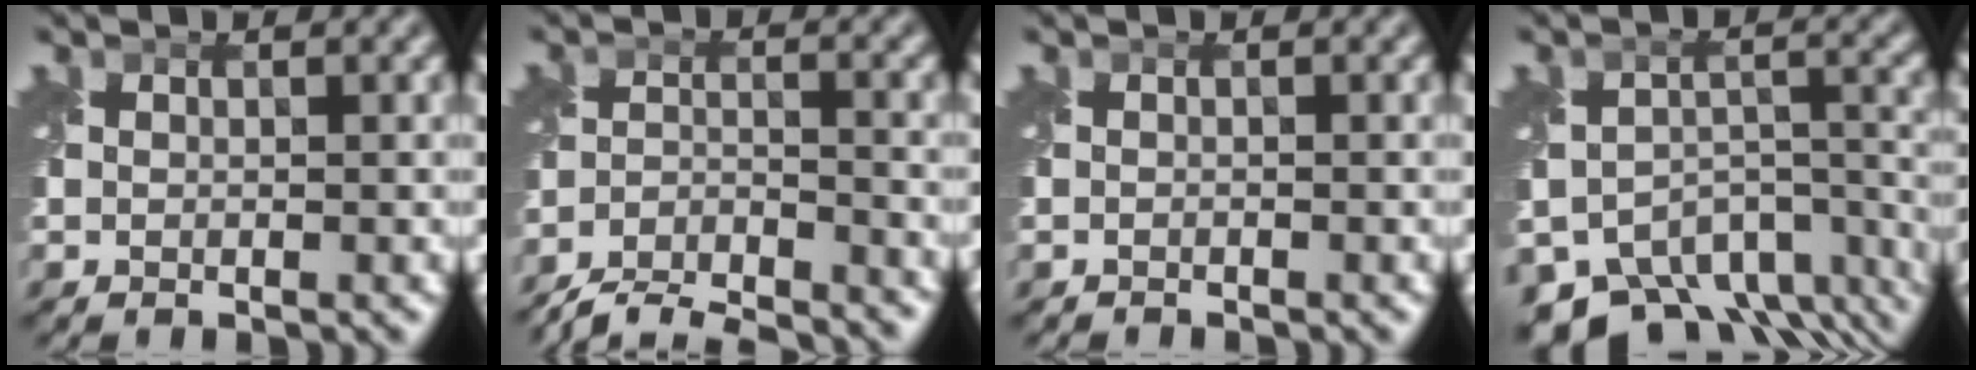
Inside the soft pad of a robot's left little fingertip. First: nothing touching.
{"total": 7.2, "force": [-7.0, 1.1, 1.5], "torque": [-0.024, -0.016, -0.121]}
{"total": 0.8, "force": [-0.8, 0.0, -0.1], "torque": [0.003, -0.010, -0.016]}
{"total": 11.5, "force": [-9.3, 5.5, 4.1], "torque": [-0.063, -0.010, -0.115]}